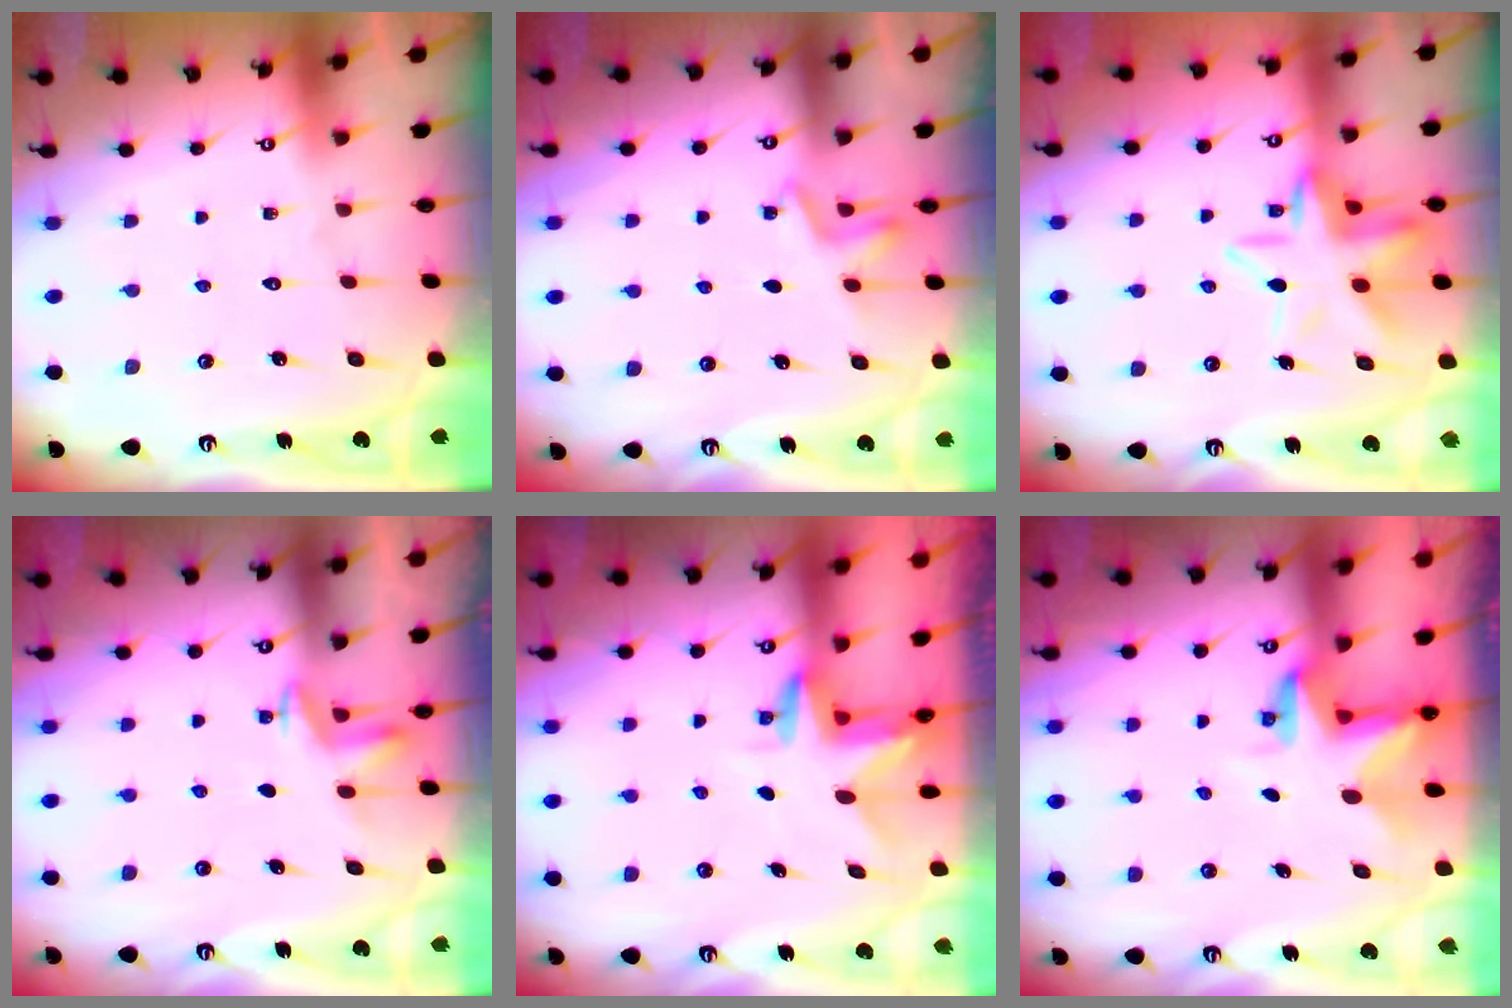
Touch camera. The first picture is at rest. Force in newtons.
{"total": 2.8, "press": 2.4, "slide": 1.4}
{"total": 12.3, "press": 12.2, "slide": 1.9}
{"total": 3.2, "press": 3.1, "slide": 0.4}
{"total": 3.2, "press": 3.2, "slide": 0.2}
{"total": 3.3, "press": 3.3, "slide": 0.2}